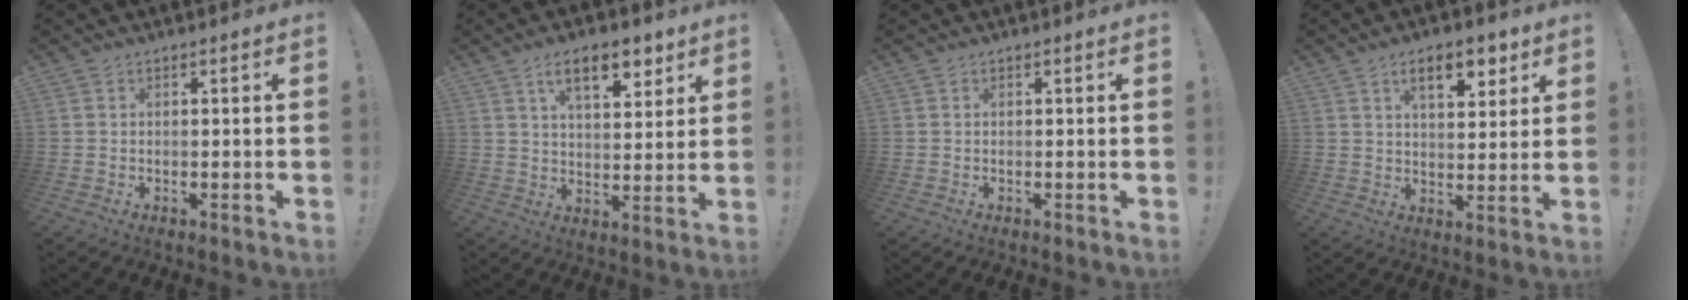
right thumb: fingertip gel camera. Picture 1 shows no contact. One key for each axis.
{"total": 11.6, "fx": 6.5, "fy": 5.0, "fz": 8.2, "tx": -0.113, "ty": -0.021, "tz": 0.110}
{"total": 0.0}
{"total": 10.1, "fx": 5.5, "fy": 4.4, "fz": 7.2, "tx": -0.091, "ty": -0.017, "tz": 0.092}